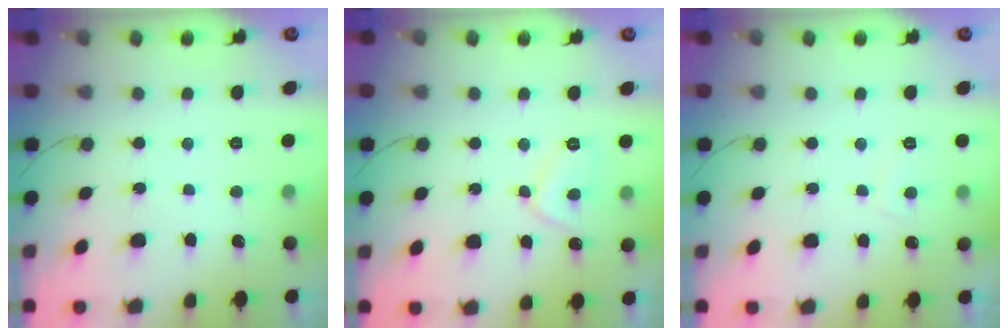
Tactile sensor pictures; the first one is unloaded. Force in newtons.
{"total": 6.8, "press": 6.7, "slide": 0.9}
{"total": 1.6, "press": 1.4, "slide": 0.7}